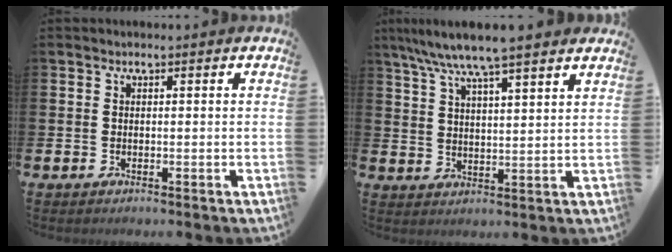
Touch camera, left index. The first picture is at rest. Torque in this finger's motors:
{"motor_torque": [0.78, -0.72, 1.05, 0.21]}